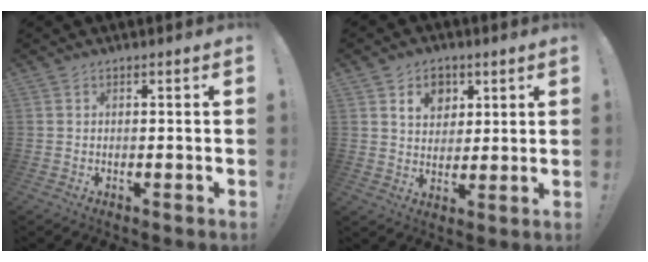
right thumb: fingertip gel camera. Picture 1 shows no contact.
{"total": 9.0, "force": [4.5, 7.1, 3.3], "torque": [-0.042, -0.021, 0.085]}